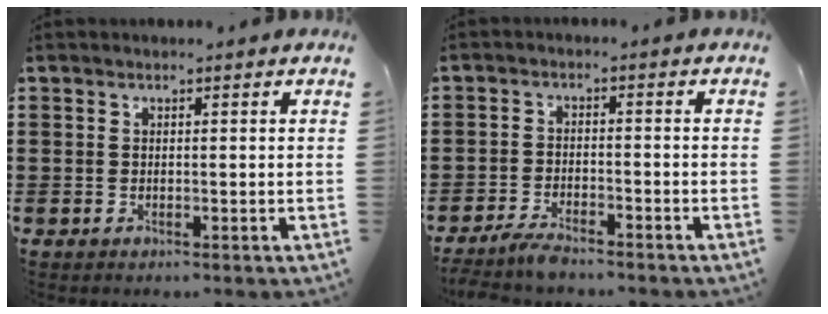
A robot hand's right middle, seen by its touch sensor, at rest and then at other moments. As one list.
[{"total": 3.1, "force": [-2.8, 0.3, 1.2], "torque": [-0.037, 0.000, -0.061]}]